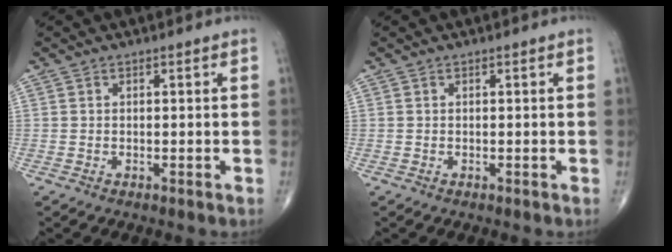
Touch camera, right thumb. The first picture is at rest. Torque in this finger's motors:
{"motor_torque": [-0.20, 0.19, -0.05, 0.05, 0.02]}